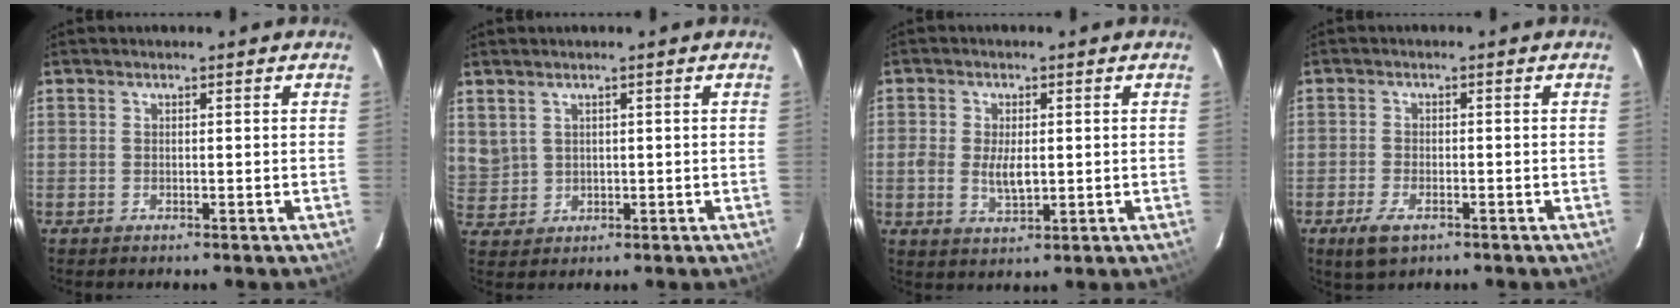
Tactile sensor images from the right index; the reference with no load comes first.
{"total": 5.3, "force": [2.4, 4.4, 1.7], "torque": [-0.038, 0.011, 0.064]}
{"total": 5.0, "force": [-0.3, 2.8, 4.2], "torque": [-0.081, -0.004, -0.006]}
{"total": 5.0, "force": [-2.9, 2.4, 3.2], "torque": [-0.083, -0.010, -0.052]}